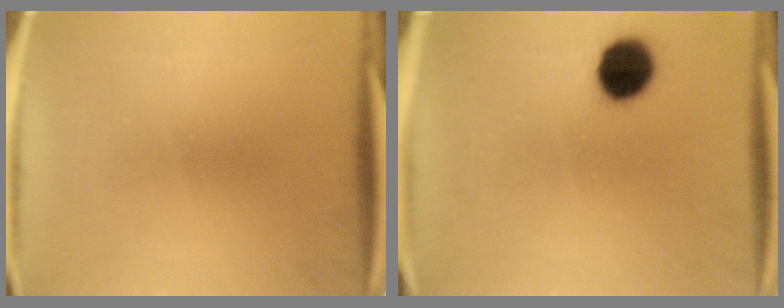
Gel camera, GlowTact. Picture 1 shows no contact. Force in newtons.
{"total": 9.5}